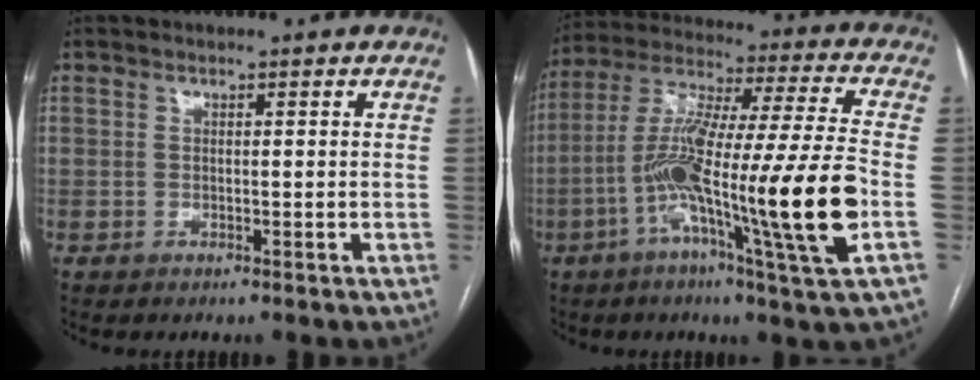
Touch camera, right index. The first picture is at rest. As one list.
[{"total": 21.2, "force": [-6.2, -0.9, 20.2], "torque": [-0.368, -0.013, -0.119]}]